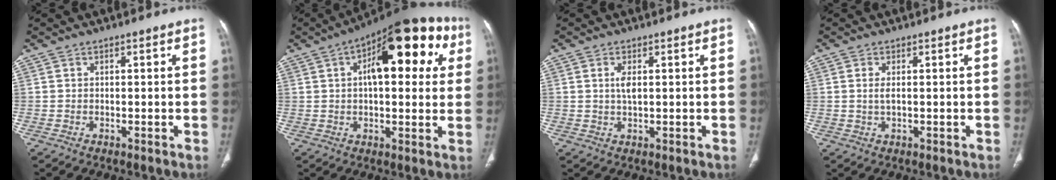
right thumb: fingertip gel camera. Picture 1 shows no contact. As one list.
[{"total": 21.0, "force": [6.3, 9.4, 17.7], "torque": [-0.210, 0.024, 0.081]}, {"total": 2.5, "force": [0.6, 1.0, 2.2], "torque": [-0.048, -0.002, 0.014]}, {"total": 1.8, "force": [0.2, 0.7, 1.7], "torque": [-0.042, -0.002, 0.009]}]